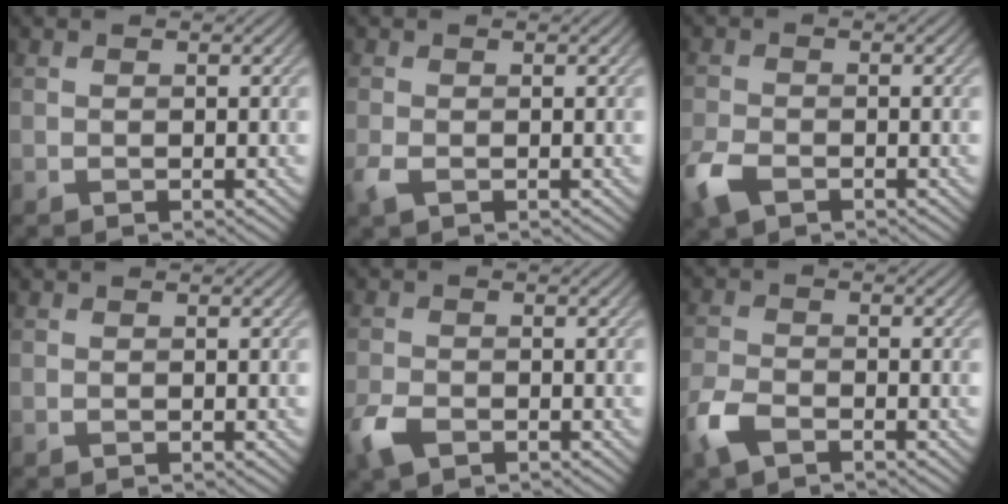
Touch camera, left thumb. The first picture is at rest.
{"total": 1.6, "force": [-0.6, 0.7, 1.3], "torque": [-0.037, -0.005, -0.015]}
{"total": 4.2, "force": [-2.5, 2.1, 2.7], "torque": [-0.067, -0.008, -0.059]}
{"total": 0.0}
{"total": 3.4, "force": [-2.0, 1.7, 2.2], "torque": [-0.052, -0.006, -0.047]}
{"total": 4.1, "force": [-2.7, 1.7, 2.7], "torque": [-0.069, -0.008, -0.067]}